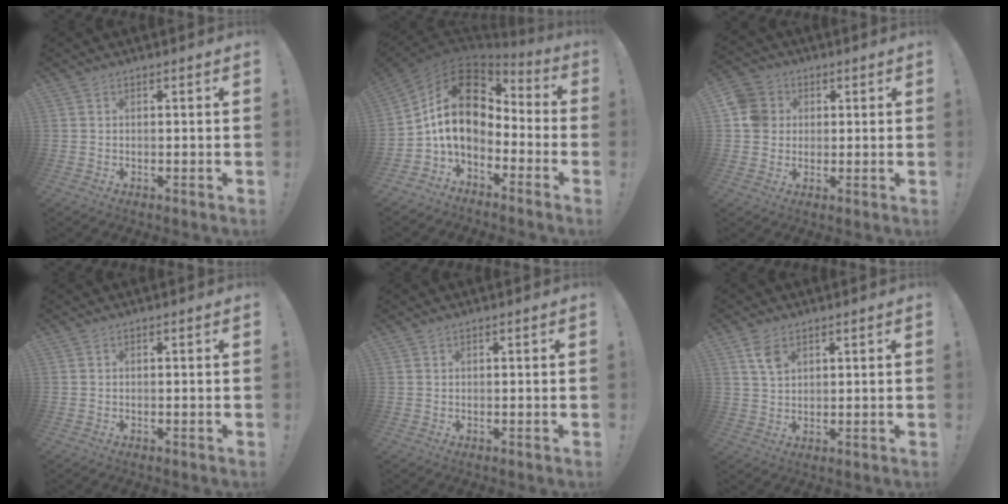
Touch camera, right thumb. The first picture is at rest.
{"total": 16.1, "force": [2.3, 10.7, 11.8], "torque": [-0.217, 0.005, 0.042]}
{"total": 7.7, "force": [1.2, 7.2, 2.6], "torque": [-0.049, 0.010, 0.027]}
{"total": 0.0}
{"total": 0.5, "force": [0.4, 0.2, 0.1], "torque": [0.002, -0.003, 0.007]}
{"total": 5.1, "force": [2.8, 2.9, 3.2], "torque": [-0.054, -0.012, 0.052]}